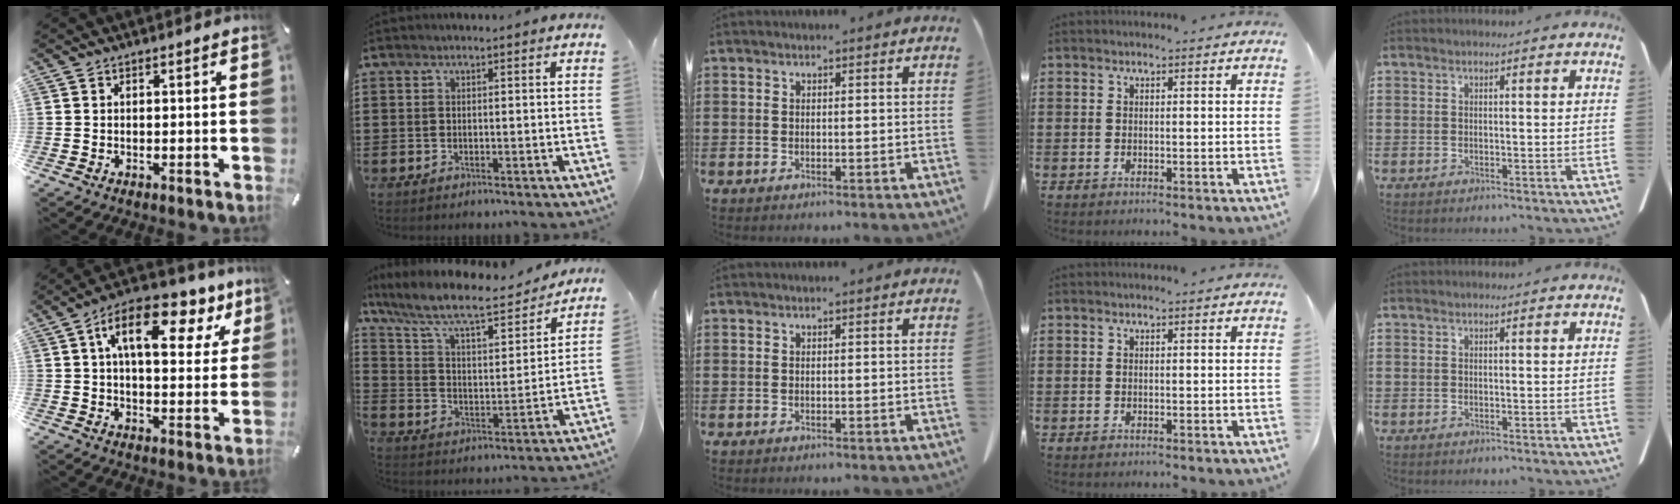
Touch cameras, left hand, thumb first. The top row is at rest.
{"thumb": {"total": 15.5, "force": [7.3, 7.5, 11.4], "torque": [-0.178, -0.025, 0.118]}, "index": {"total": 9.6, "force": [8.2, 1.2, 4.8], "torque": [-0.127, -0.048, 0.136]}}